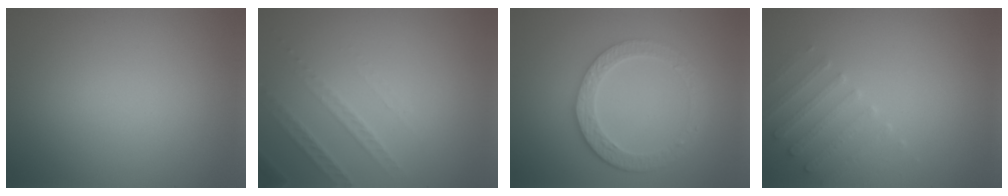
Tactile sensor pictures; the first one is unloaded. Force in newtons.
{"total": 2.5, "press": 2.4, "slide": 0.7}
{"total": 3.8, "press": 3.2, "slide": 2.1}
{"total": 2.6, "press": 2.6, "slide": 0.6}